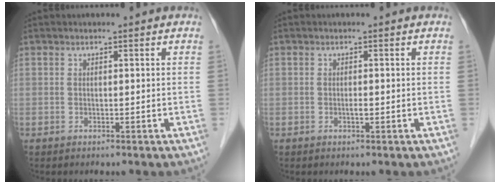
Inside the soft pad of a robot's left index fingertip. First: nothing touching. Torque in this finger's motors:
{"motor_torque": [0.18, 0.11, -0.02, 0.00]}